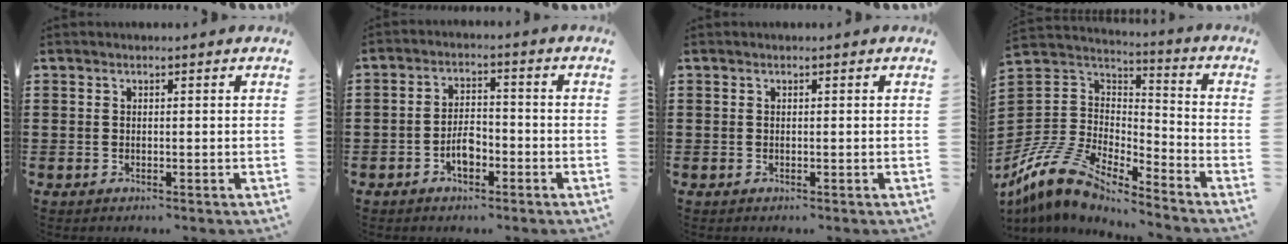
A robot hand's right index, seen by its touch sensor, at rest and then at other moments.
{"total": 4.2, "force": [-2.0, 2.2, 3.0], "torque": [-0.060, 0.004, -0.038]}
{"total": 0.0}
{"total": 10.3, "force": [-8.7, 3.5, 4.3], "torque": [-0.123, 0.010, -0.184]}